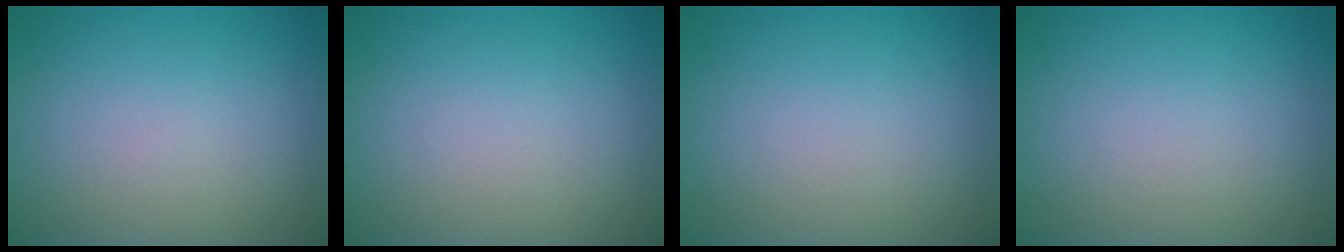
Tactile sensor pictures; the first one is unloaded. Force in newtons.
{"total": 0.0}
{"total": 0.0}
{"total": 0.0}